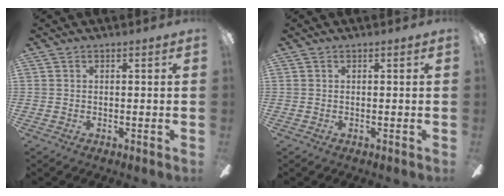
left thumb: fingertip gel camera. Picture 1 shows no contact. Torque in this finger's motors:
{"motor_torque": [-0.10, 0.10, -0.05, 0.04, 0.00]}